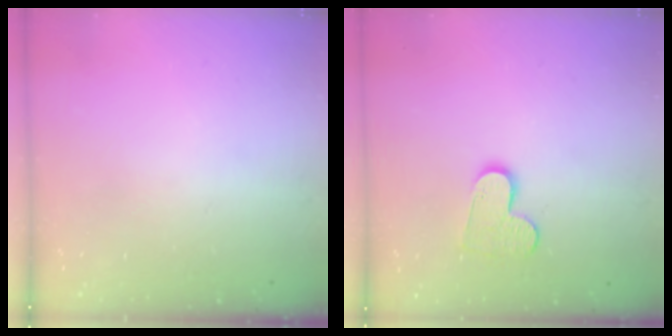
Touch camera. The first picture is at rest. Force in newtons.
{"total": 8.9, "press": 8.9, "slide": 0.7}